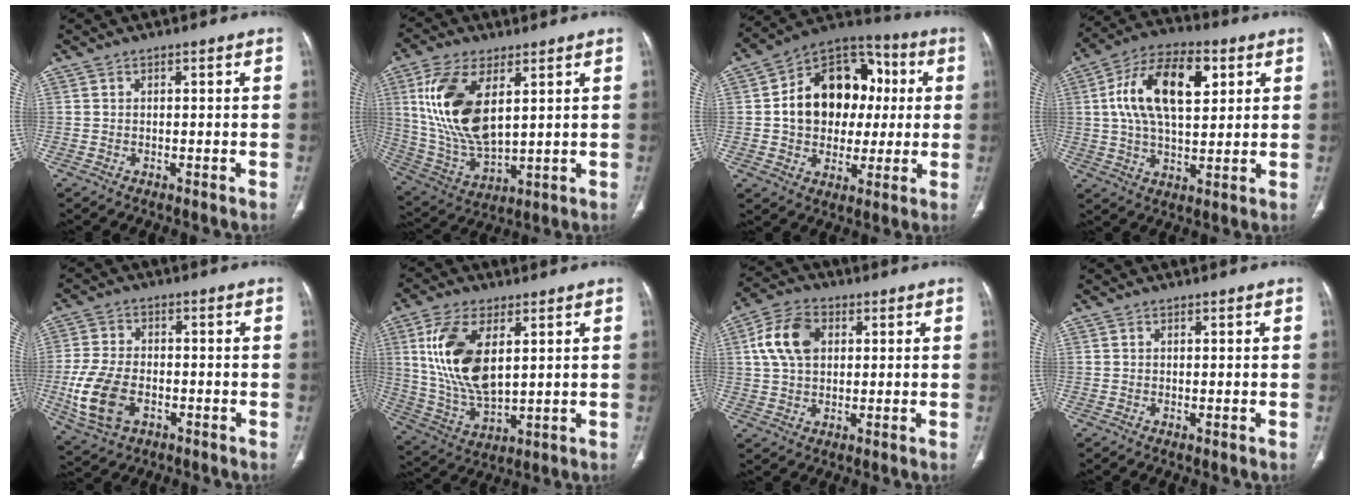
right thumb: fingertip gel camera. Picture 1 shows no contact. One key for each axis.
{"total": 17.5, "fx": 5.1, "fy": 8.7, "fz": 14.3, "tx": -0.287, "ty": -0.022, "tz": 0.109}
{"total": 19.5, "fx": 1.9, "fy": 14.8, "fz": 12.6, "tx": -0.150, "ty": 0.029, "tz": 0.028}
{"total": 17.1, "fx": 4.6, "fy": 8.9, "fz": 13.9, "tx": -0.234, "ty": 0.009, "tz": 0.075}
{"total": 11.5, "fx": -3.2, "fy": 7.4, "fz": 8.3, "tx": -0.176, "ty": 0.006, "tz": -0.055}
{"total": 16.1, "fx": 4.4, "fy": 8.1, "fz": 13.2, "tx": -0.263, "ty": -0.020, "tz": 0.093}
{"total": 10.0, "fx": 2.4, "fy": 6.9, "fz": 6.9, "tx": -0.125, "ty": 0.011, "tz": 0.039}
{"total": 0.0}